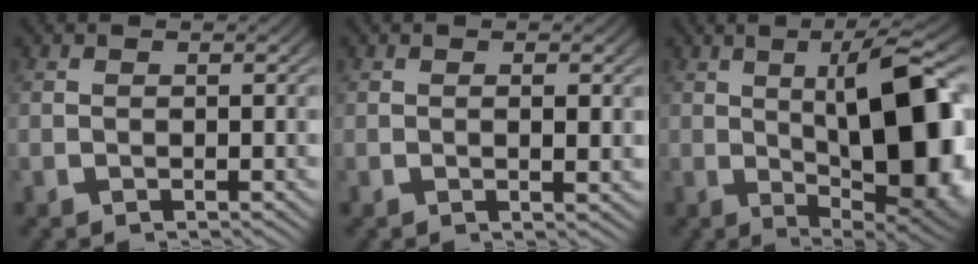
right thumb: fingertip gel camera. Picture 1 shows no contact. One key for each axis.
{"total": 1.0, "fx": 0.0, "fy": 0.3, "fz": 0.9, "tx": -0.015, "ty": -0.006, "tz": -0.002}
{"total": 15.1, "fx": -1.1, "fy": 6.4, "fz": 13.6, "tx": -0.211, "ty": -0.021, "tz": 0.002}